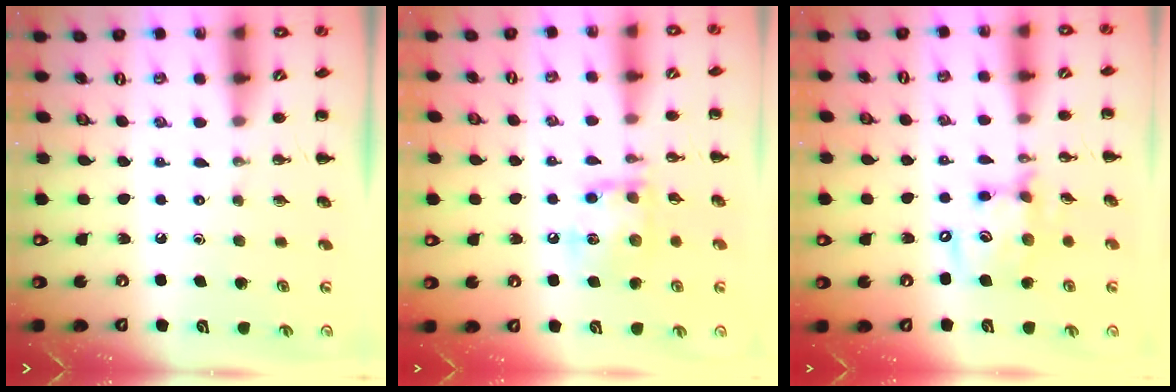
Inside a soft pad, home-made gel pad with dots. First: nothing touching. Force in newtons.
{"total": 11.7, "press": 11.6, "slide": 1.1}
{"total": 13.2, "press": 12.9, "slide": 3.1}